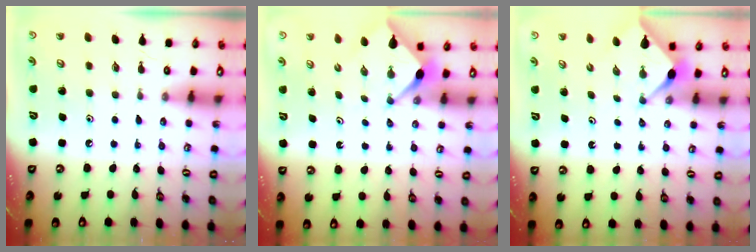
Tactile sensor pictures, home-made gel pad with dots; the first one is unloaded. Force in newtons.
{"total": 2.6, "press": 2.6, "slide": 0.3}
{"total": 2.9, "press": 2.9, "slide": 0.3}